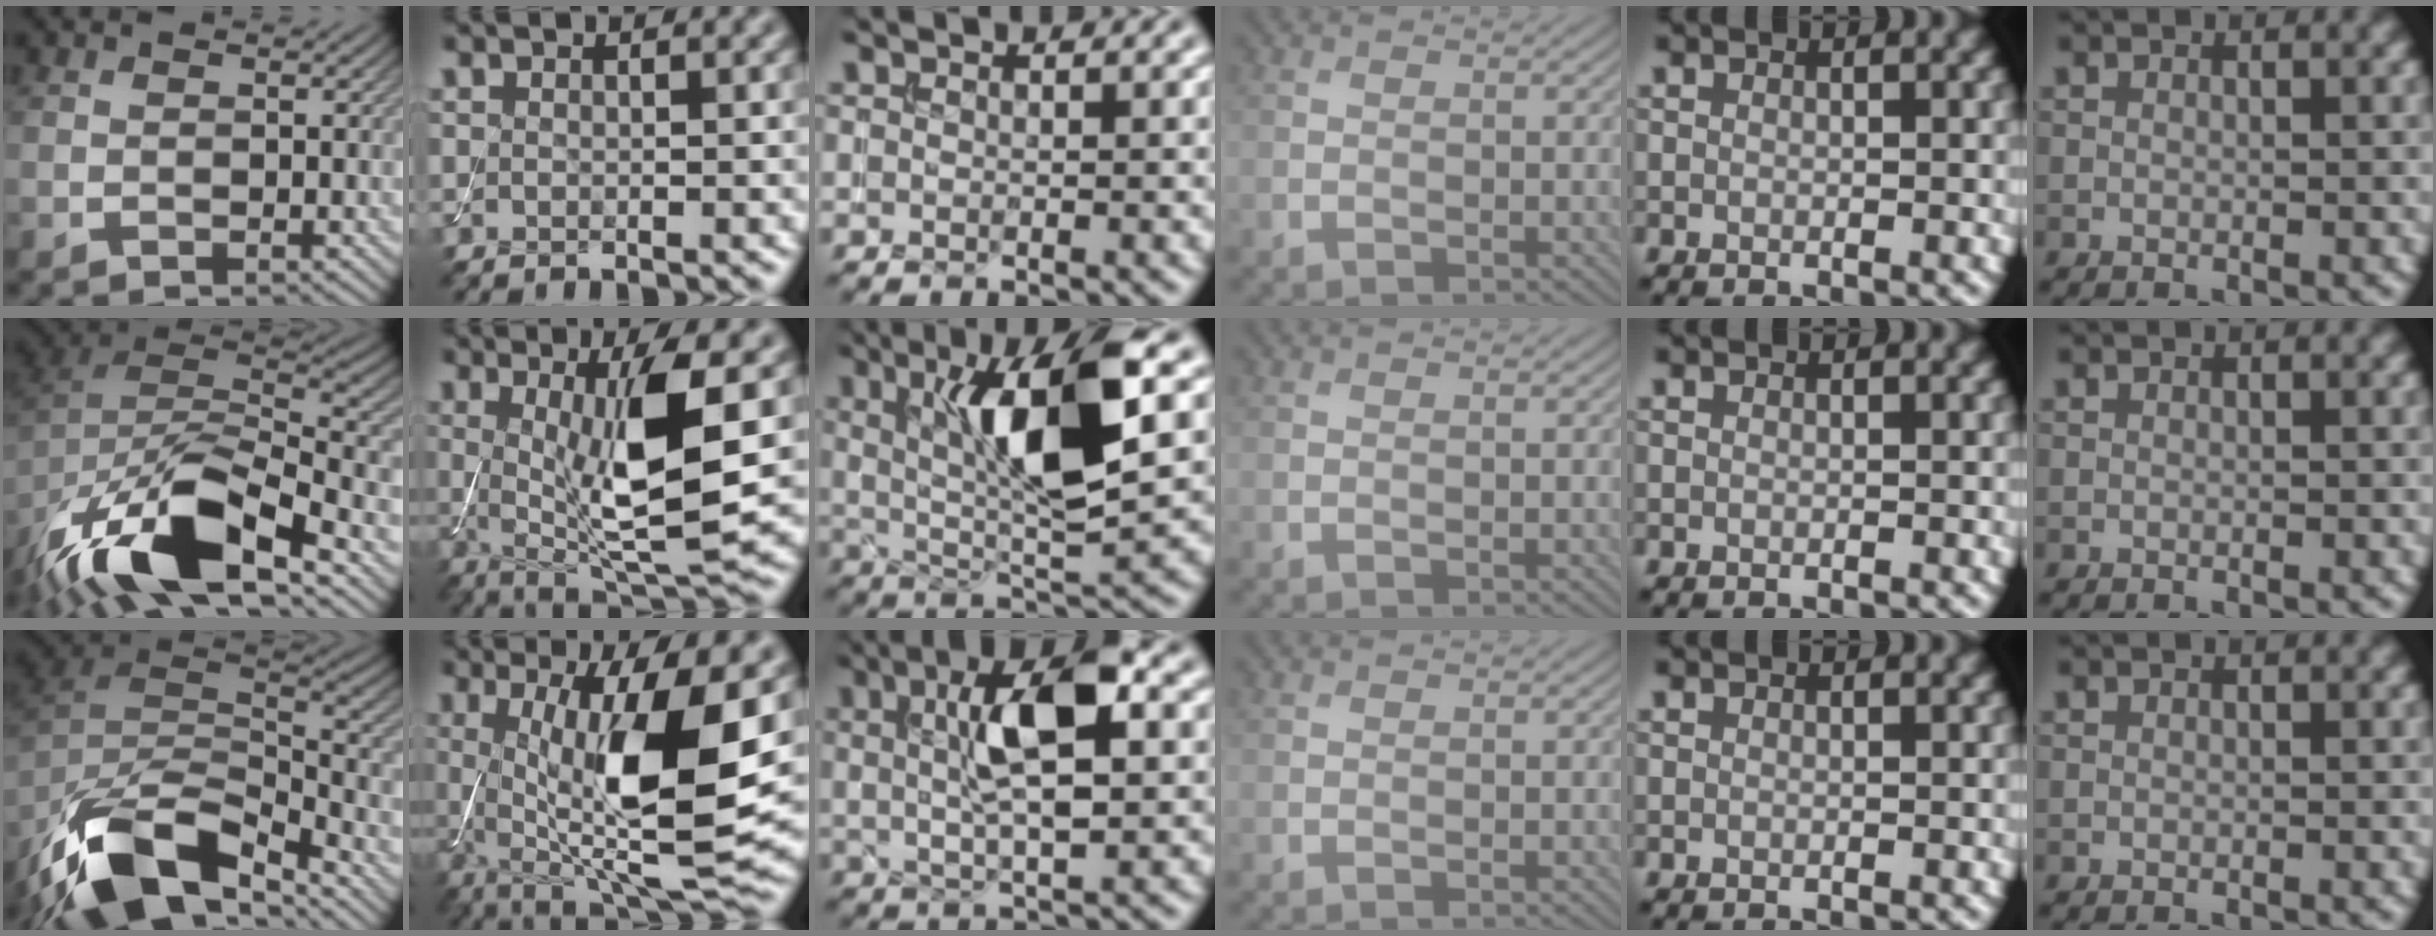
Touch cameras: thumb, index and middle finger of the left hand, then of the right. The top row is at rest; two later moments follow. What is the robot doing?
{"motion": "assemble", "object": "toy tower of hanoi"}